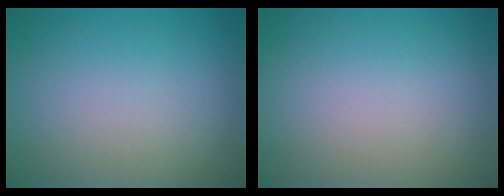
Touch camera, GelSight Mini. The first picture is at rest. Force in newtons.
{"total": 0.0}